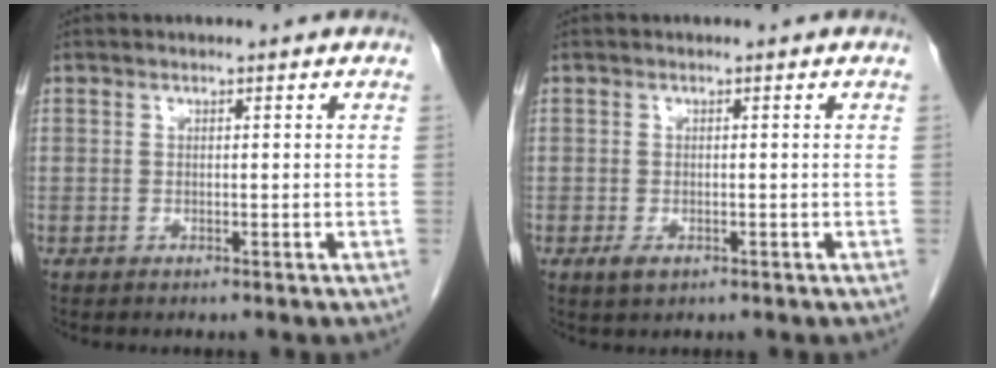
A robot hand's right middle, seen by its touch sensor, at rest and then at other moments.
{"total": 1.7, "force": [-0.8, 0.9, 1.3], "torque": [-0.025, -0.001, -0.007]}